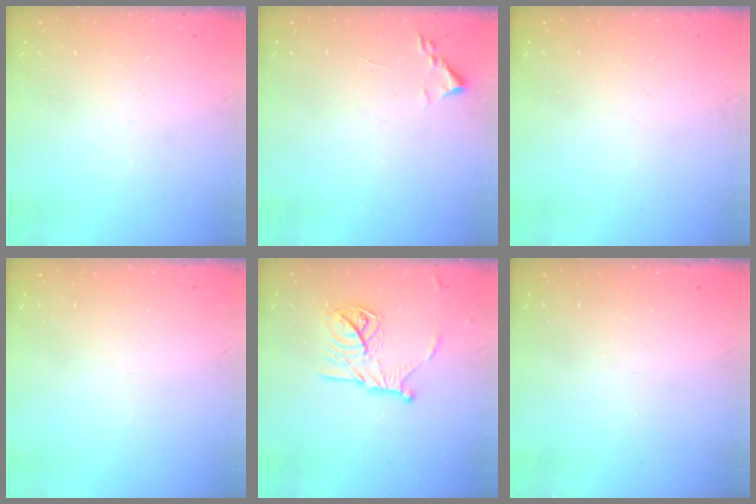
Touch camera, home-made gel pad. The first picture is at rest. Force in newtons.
{"total": 1.8, "press": 1.7, "slide": 0.2}
{"total": 0.0}
{"total": 0.0}
{"total": 14.3, "press": 14.2, "slide": 0.5}
{"total": 0.0}